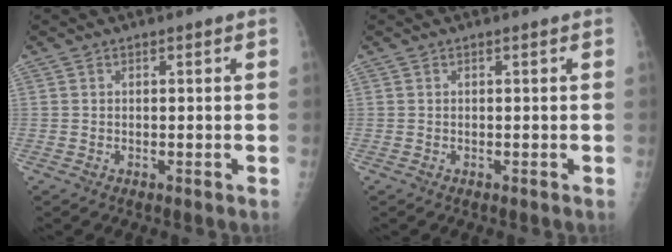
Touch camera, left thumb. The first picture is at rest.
{"total": 0.0}